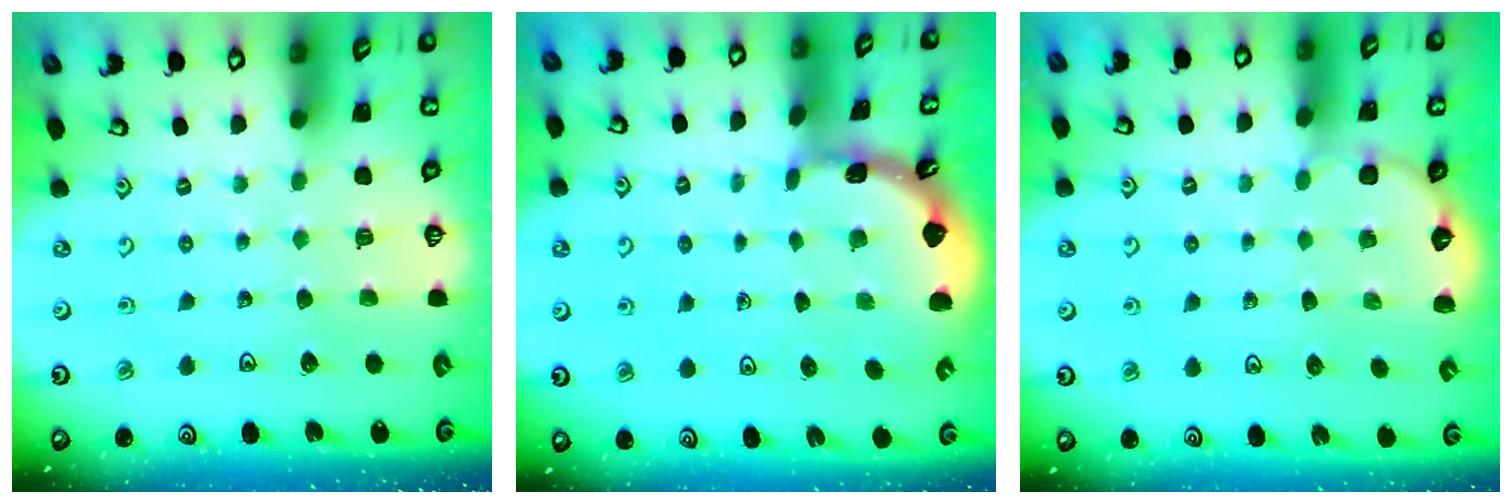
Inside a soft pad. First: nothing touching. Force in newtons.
{"total": 1.7, "press": 1.7, "slide": 0.1}
{"total": 3.0, "press": 2.6, "slide": 1.5}